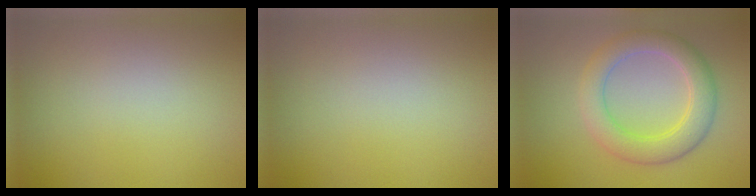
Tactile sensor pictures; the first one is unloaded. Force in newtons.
{"total": 0.0}
{"total": 4.9, "press": 4.9, "slide": 0.4}